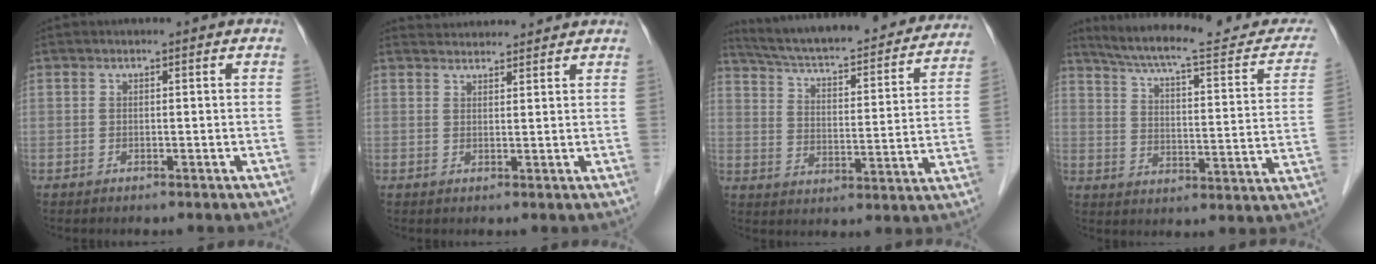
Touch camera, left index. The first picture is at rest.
{"total": 5.3, "force": [5.2, 0.7, 0.5], "torque": [-0.010, 0.031, 0.071]}
{"total": 28.7, "force": [25.7, 5.2, 11.6], "torque": [-0.188, -0.028, 0.332]}
{"total": 23.0, "force": [20.3, 3.5, 10.2], "torque": [-0.148, -0.020, 0.262]}